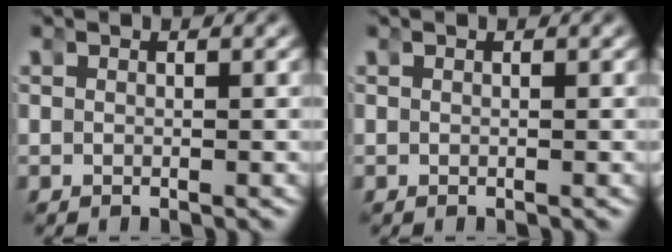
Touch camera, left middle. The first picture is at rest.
{"total": 0.0}